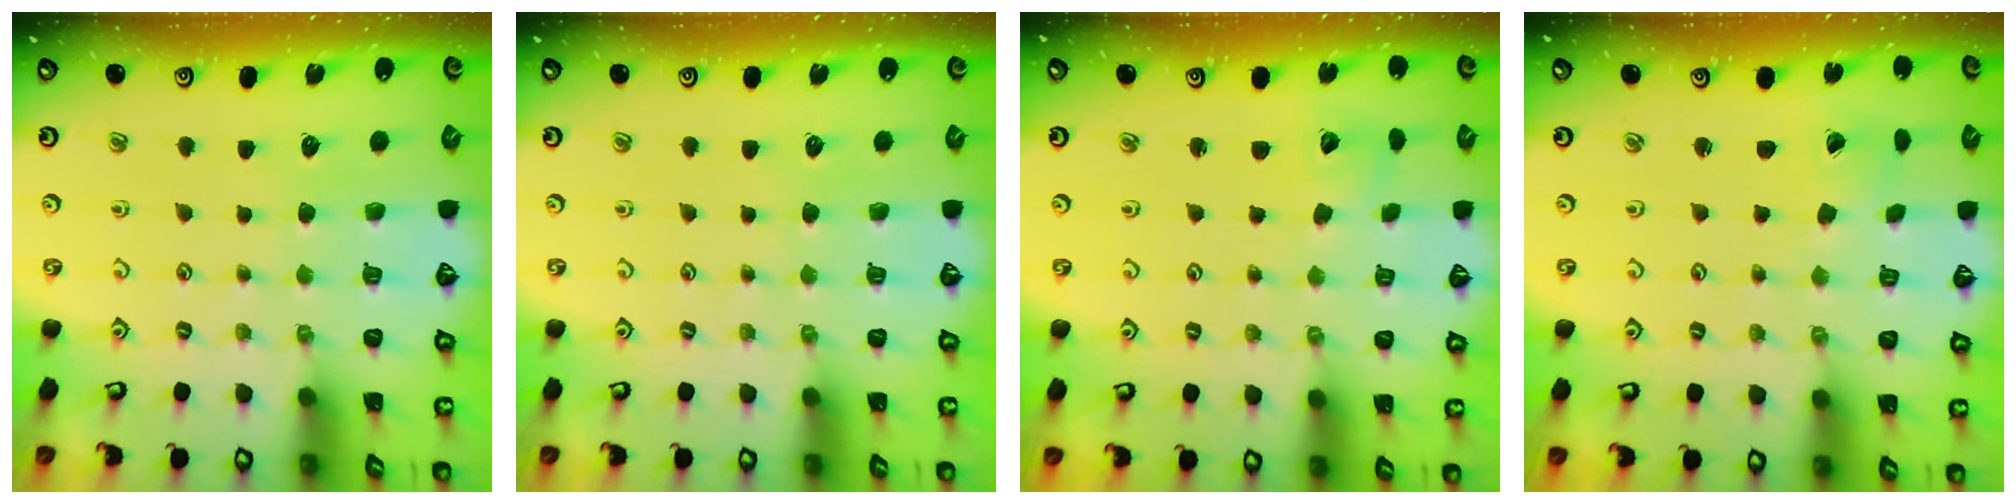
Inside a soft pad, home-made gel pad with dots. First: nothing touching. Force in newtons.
{"total": 0.0}
{"total": 2.3, "press": 2.3, "slide": 0.4}
{"total": 1.3, "press": 1.3, "slide": 0.1}